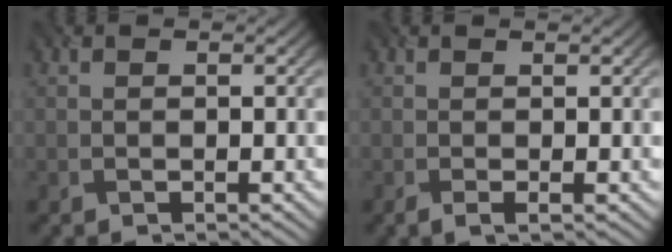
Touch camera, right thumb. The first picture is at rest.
{"total": 1.2, "force": [-0.2, 0.2, 1.2], "torque": [-0.024, -0.004, -0.006]}